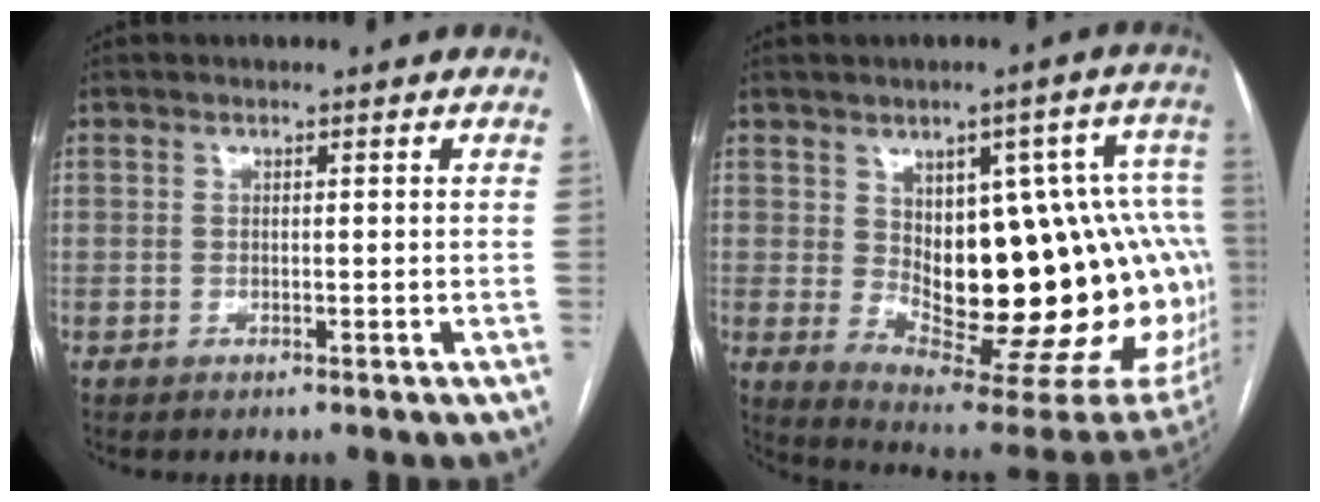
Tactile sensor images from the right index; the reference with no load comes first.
{"total": 26.3, "force": [-0.2, 8.9, 24.8], "torque": [-0.240, 0.023, 0.028]}